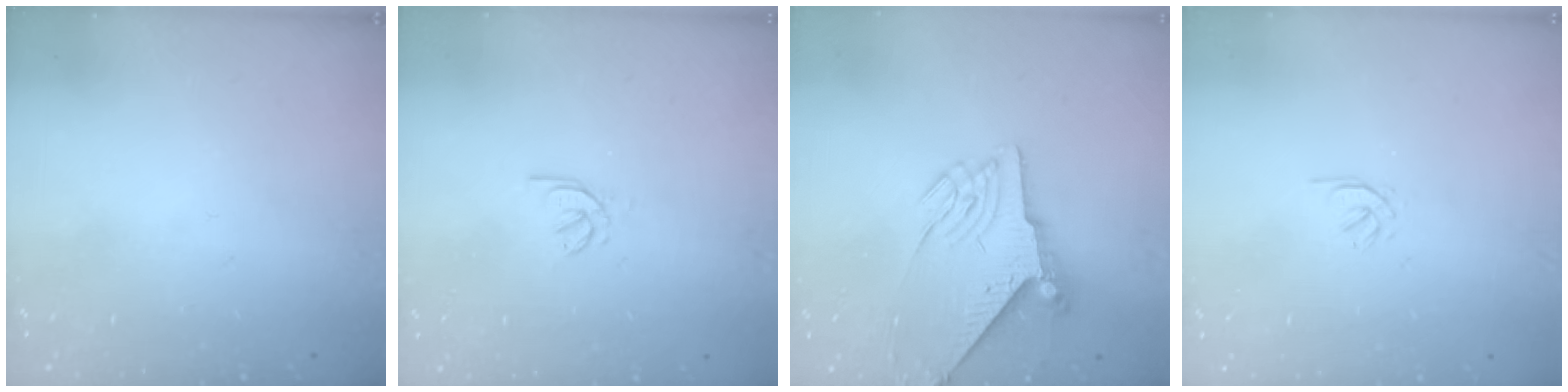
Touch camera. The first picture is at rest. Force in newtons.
{"total": 1.7, "press": 1.6, "slide": 0.5}
{"total": 8.8, "press": 8.7, "slide": 1.1}
{"total": 0.5, "press": 0.3, "slide": 0.4}